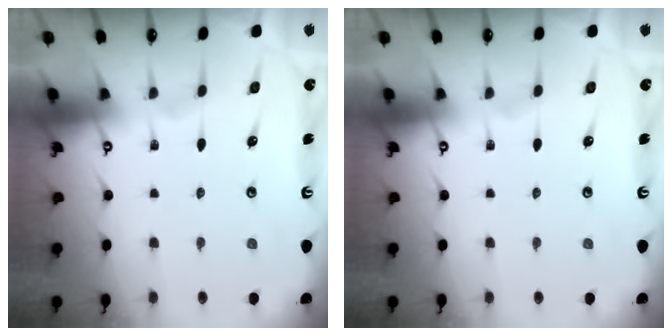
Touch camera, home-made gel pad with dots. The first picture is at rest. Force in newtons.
{"total": 0.0}